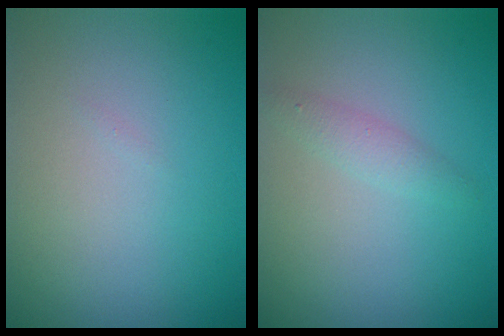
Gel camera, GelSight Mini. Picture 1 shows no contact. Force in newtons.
{"total": 1.4, "press": 1.4, "slide": 0.0}